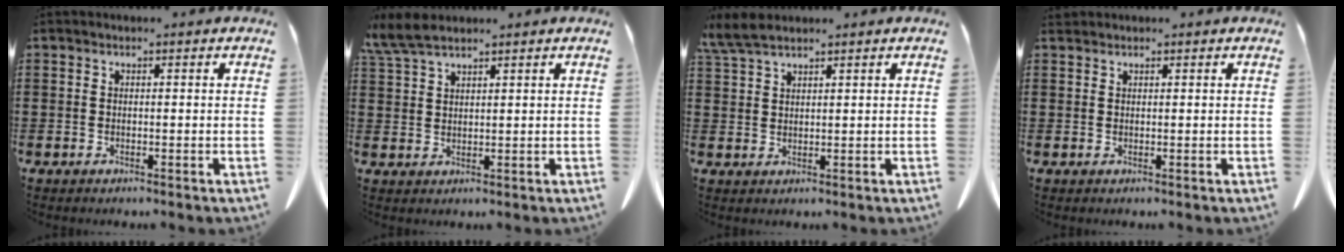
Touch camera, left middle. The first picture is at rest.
{"total": 4.3, "force": [3.5, 0.9, 2.3], "torque": [-0.055, -0.002, 0.067]}
{"total": 3.8, "force": [3.0, 0.8, 2.1], "torque": [-0.050, -0.001, 0.058]}
{"total": 0.7, "force": [0.7, 0.2, 0.2], "torque": [-0.006, 0.001, 0.014]}